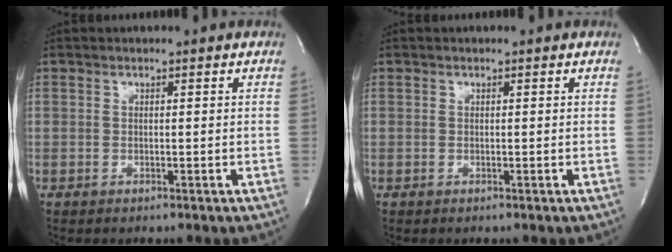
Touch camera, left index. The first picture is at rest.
{"total": 0.0}